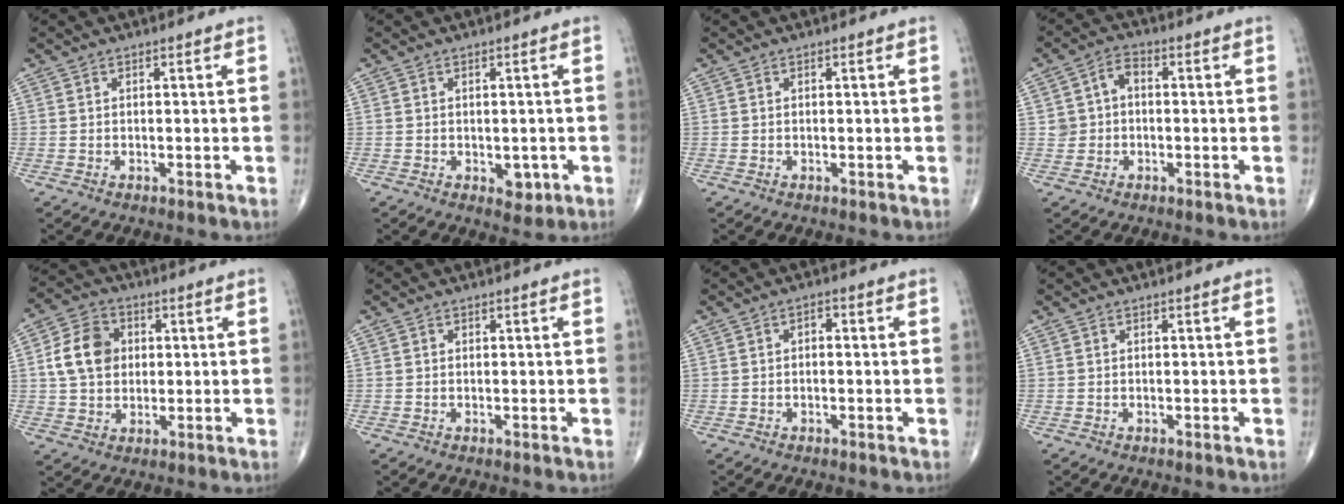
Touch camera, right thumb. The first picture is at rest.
{"total": 2.8, "force": [-0.7, 1.9, 2.0], "torque": [-0.007, 0.000, -0.004]}
{"total": 0.0}
{"total": 4.6, "force": [0.2, 3.8, 2.7], "torque": [-0.032, 0.018, -0.003]}
{"total": 10.3, "force": [1.3, 8.4, 5.8], "torque": [-0.084, 0.008, 0.017]}
{"total": 0.0}
{"total": 1.5, "force": [0.1, 0.9, 1.2], "torque": [-0.012, 0.007, -0.005]}
{"total": 0.0}